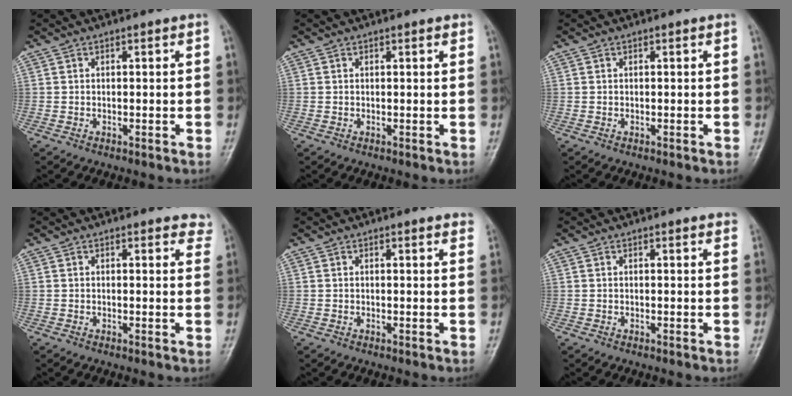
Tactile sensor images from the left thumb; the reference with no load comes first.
{"total": 0.8, "force": [0.5, 0.2, 0.5], "torque": [-0.006, -0.001, 0.005]}
{"total": 0.0}
{"total": 3.5, "force": [3.1, 1.4, 0.9], "torque": [0.018, -0.014, 0.016]}
{"total": 2.7, "force": [2.4, 0.5, 1.0], "torque": [-0.004, -0.007, 0.015]}
{"total": 1.9, "force": [1.6, 0.4, 0.8], "torque": [-0.005, -0.003, 0.012]}